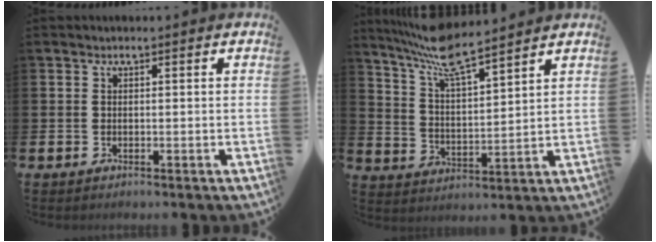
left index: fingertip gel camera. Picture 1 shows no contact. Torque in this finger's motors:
{"motor_torque": [0.82, -1.32, 0.60, 0.21]}